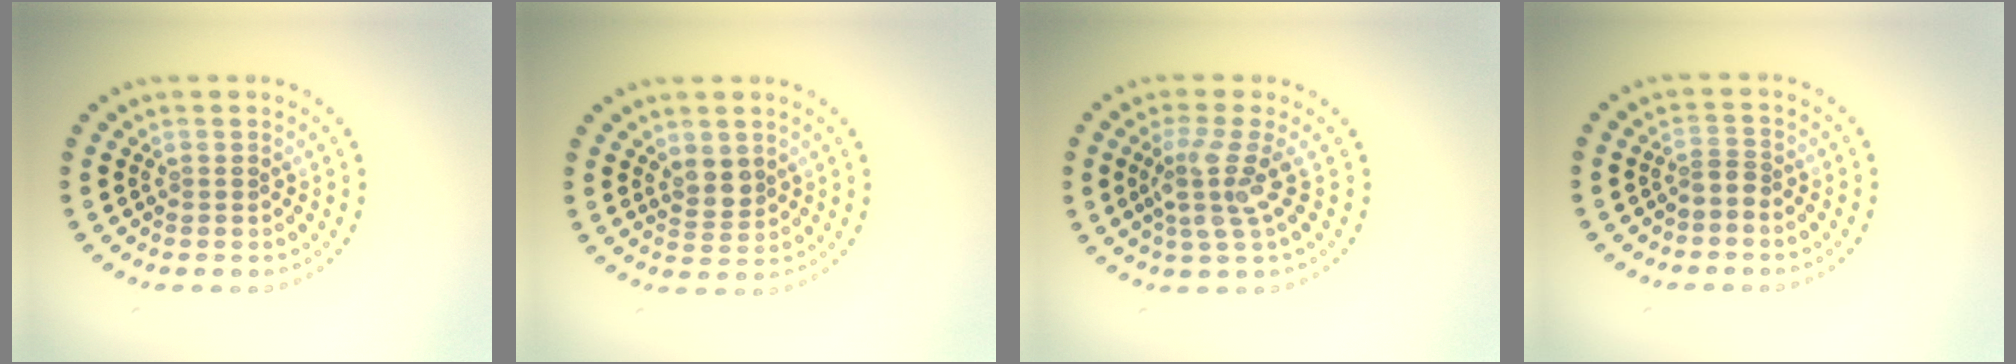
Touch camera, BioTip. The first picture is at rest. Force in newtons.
{"total": 2.1, "press": 1.9, "slide": 0.9}
{"total": 3.2, "press": 2.4, "slide": 2.2}
{"total": 1.2, "press": 0.7, "slide": 0.9}